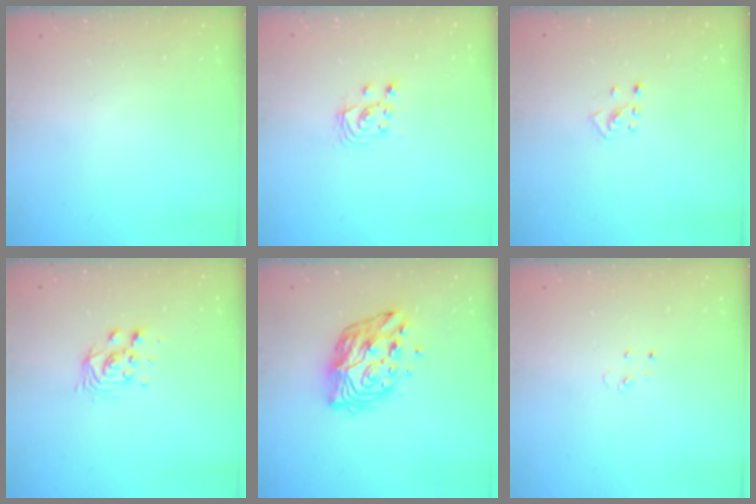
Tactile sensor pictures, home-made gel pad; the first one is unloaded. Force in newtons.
{"total": 2.9, "press": 2.9, "slide": 0.2}
{"total": 2.7, "press": 2.6, "slide": 0.9}
{"total": 5.8, "press": 5.8, "slide": 0.5}
{"total": 11.7, "press": 11.7, "slide": 1.1}
{"total": 2.7, "press": 2.7, "slide": 0.2}